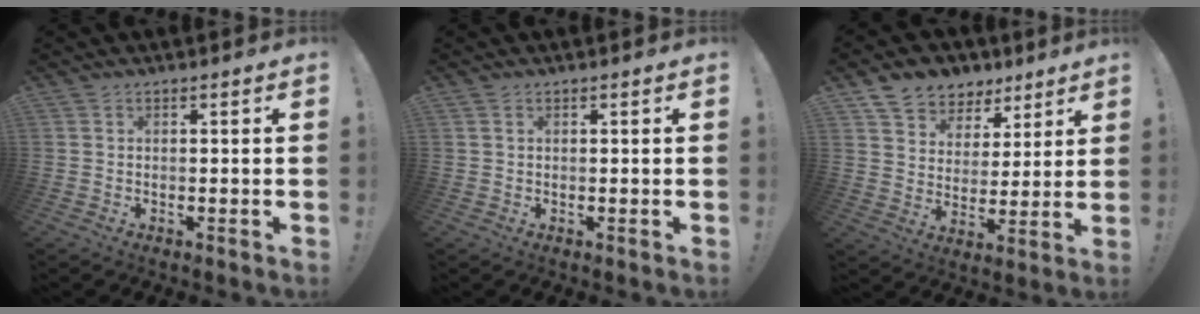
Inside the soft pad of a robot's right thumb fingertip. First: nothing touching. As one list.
[{"total": 0.6, "force": [0.4, 0.2, 0.3], "torque": [-0.008, 0.001, 0.008]}, {"total": 8.6, "force": [5.9, 6.1, 1.2], "torque": [-0.025, -0.046, 0.119]}]